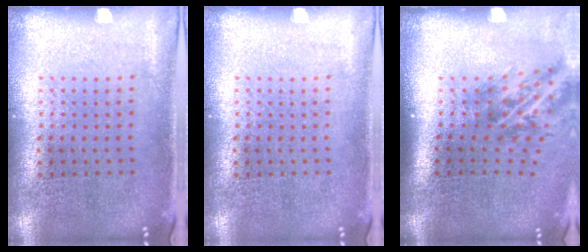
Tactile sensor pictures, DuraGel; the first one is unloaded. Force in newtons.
{"total": 0.0}
{"total": 2.0, "press": 1.3, "slide": 1.5}